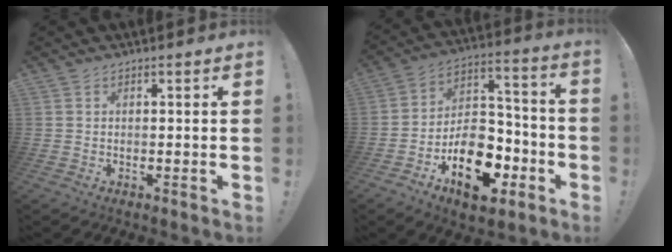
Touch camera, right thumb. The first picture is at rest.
{"total": 19.4, "force": [-9.5, 12.0, 11.9], "torque": [-0.175, 0.075, -0.142]}